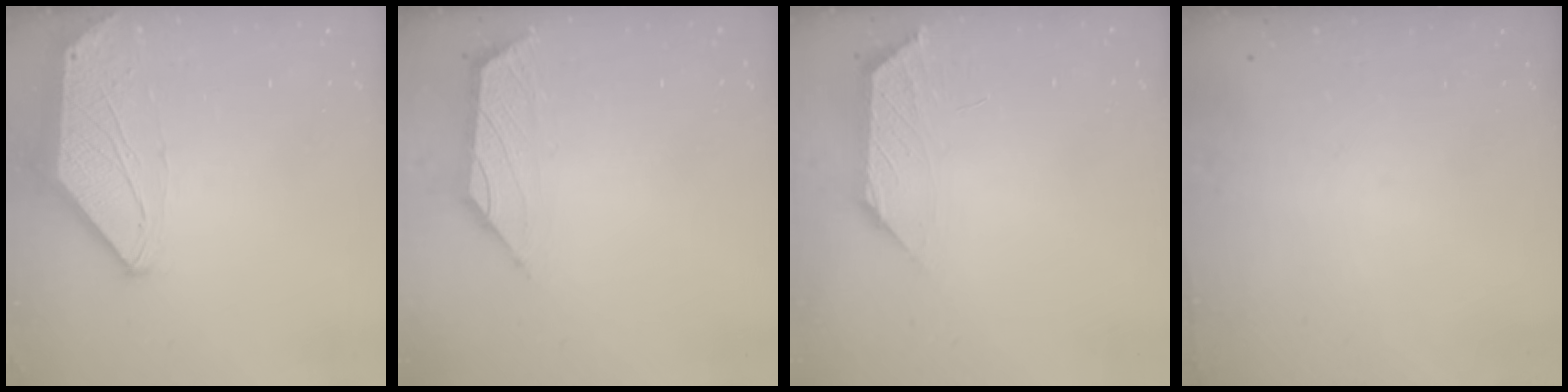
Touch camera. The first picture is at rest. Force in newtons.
{"total": 1.5, "press": 1.4, "slide": 0.6}
{"total": 1.7, "press": 1.6, "slide": 0.5}
{"total": 0.0}